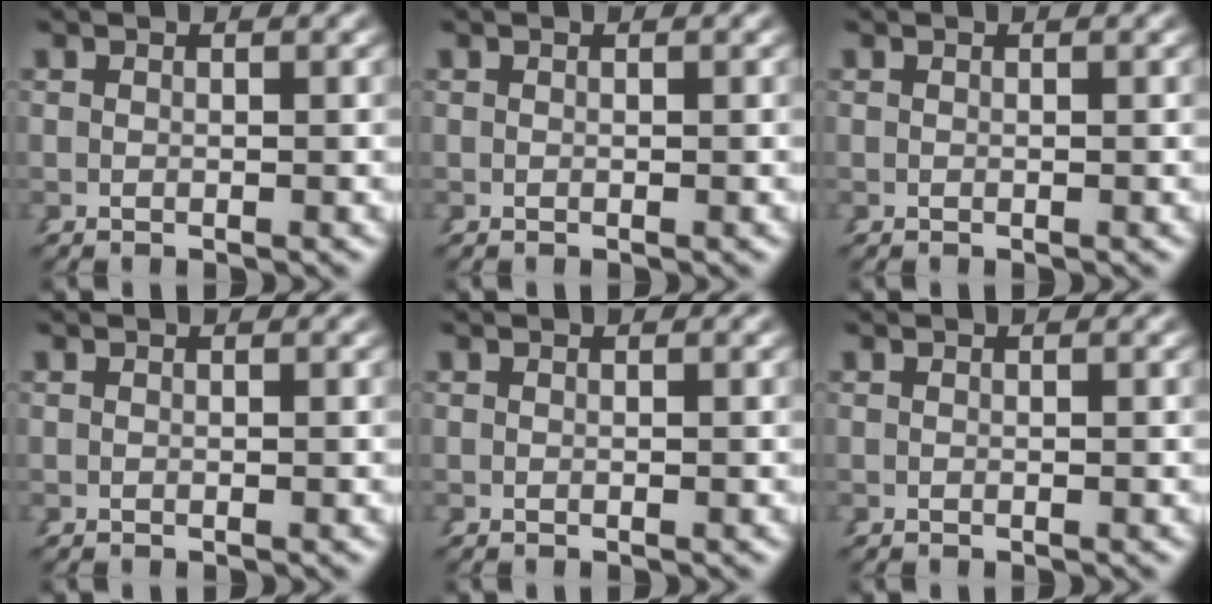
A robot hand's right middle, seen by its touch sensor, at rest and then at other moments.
{"total": 0.0}
{"total": 0.0}
{"total": 0.0}
{"total": 0.0}
{"total": 0.0}